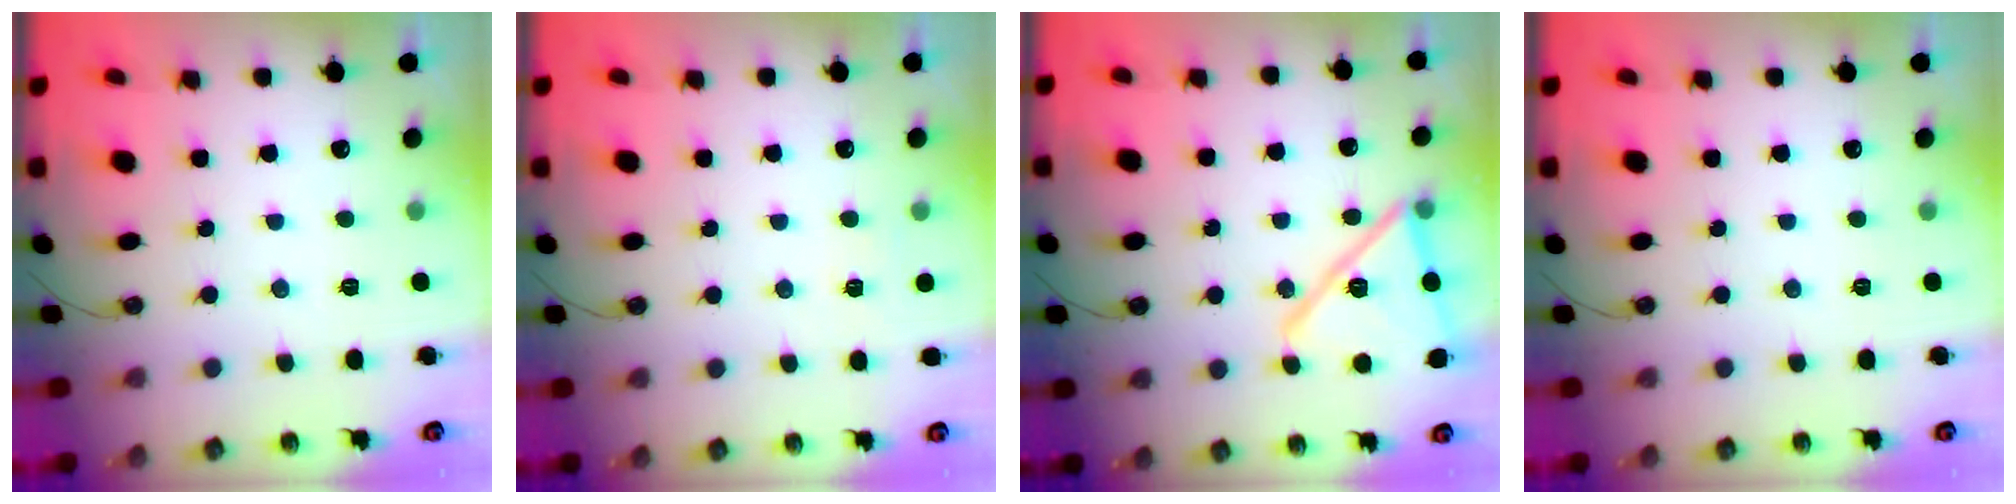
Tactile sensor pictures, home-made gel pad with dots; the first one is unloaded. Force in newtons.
{"total": 2.7, "press": 2.4, "slide": 1.3}
{"total": 16.3, "press": 15.7, "slide": 4.2}
{"total": 0.0}